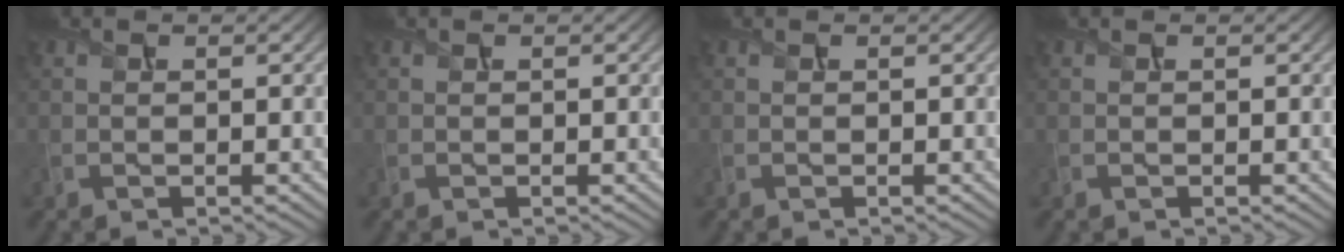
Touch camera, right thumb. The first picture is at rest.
{"total": 0.0}
{"total": 0.0}
{"total": 0.0}